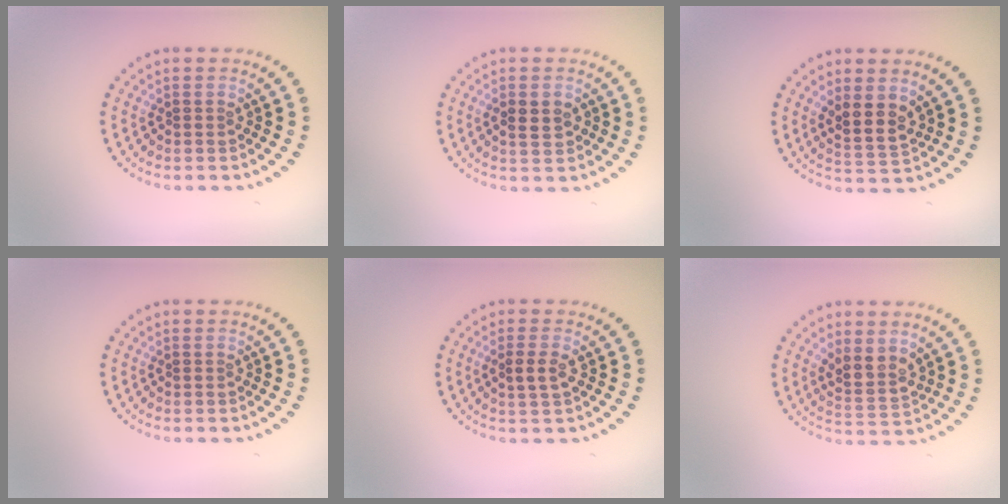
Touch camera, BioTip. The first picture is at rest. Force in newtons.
{"total": 1.5, "press": 1.5, "slide": 0.1}
{"total": 2.5, "press": 2.1, "slide": 1.3}
{"total": 0.0}
{"total": 1.9, "press": 1.8, "slide": 0.5}
{"total": 2.5, "press": 2.1, "slide": 1.4}